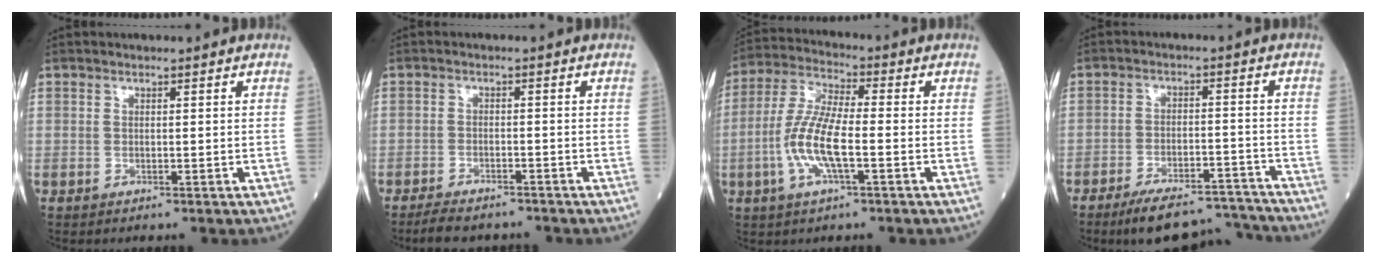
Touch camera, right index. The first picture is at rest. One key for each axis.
{"total": 6.2, "fx": -5.6, "fy": 1.7, "fz": 2.1, "tx": -0.034, "ty": -0.009, "tz": -0.087}
{"total": 10.0, "fx": -2.5, "fy": 2.0, "fz": 9.5, "tx": -0.203, "ty": 0.004, "tz": -0.053}
{"total": 11.5, "fx": -10.9, "fy": 2.0, "fz": 3.2, "tx": -0.038, "ty": 0.021, "tz": -0.165}